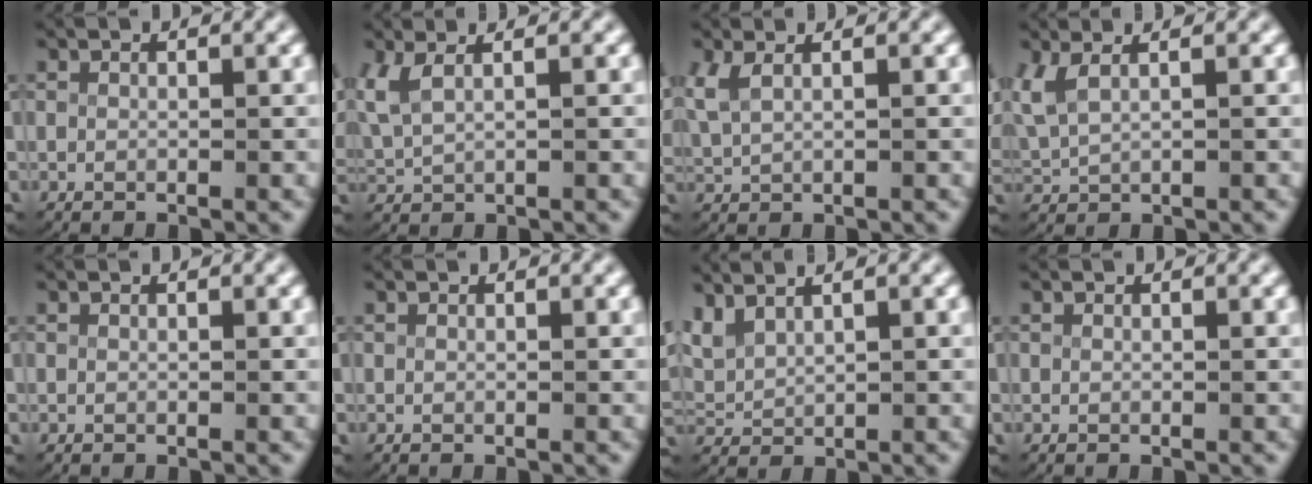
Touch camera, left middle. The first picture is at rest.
{"total": 3.5, "force": [1.2, 2.2, 2.4], "torque": [-0.070, 0.002, 0.028]}
{"total": 2.3, "force": [0.9, 1.3, 1.6], "torque": [-0.050, -0.002, 0.027]}
{"total": 3.9, "force": [1.2, 2.7, 2.6], "torque": [-0.075, 0.002, 0.027]}
{"total": 0.0}
{"total": 0.0}
{"total": 3.8, "force": [1.8, 2.7, 1.9], "torque": [-0.063, -0.004, 0.041]}
{"total": 0.0}